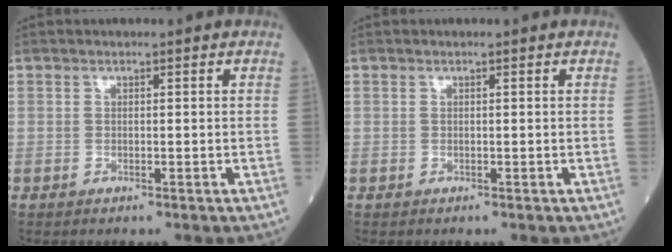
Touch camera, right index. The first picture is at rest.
{"total": 0.0}